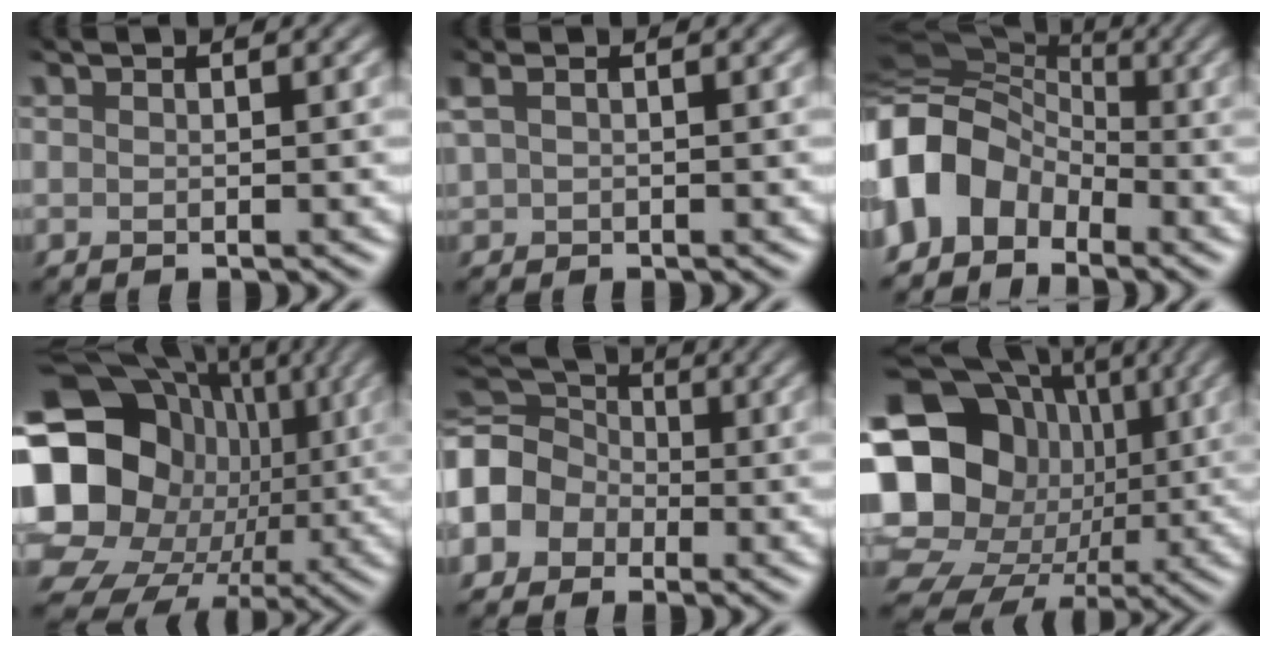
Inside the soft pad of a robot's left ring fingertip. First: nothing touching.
{"total": 1.1, "force": [0.4, 0.5, 0.9], "torque": [-0.028, 0.004, 0.021]}
{"total": 7.6, "force": [-4.0, 5.5, 3.3], "torque": [-0.069, 0.010, -0.088]}
{"total": 18.0, "force": [0.3, 15.7, 8.8], "torque": [-0.165, 0.002, 0.006]}
{"total": 7.0, "force": [-2.2, 5.9, 3.1], "torque": [-0.082, 0.010, -0.050]}
{"total": 19.4, "force": [1.5, 17.2, 8.8], "torque": [-0.191, 0.039, 0.017]}